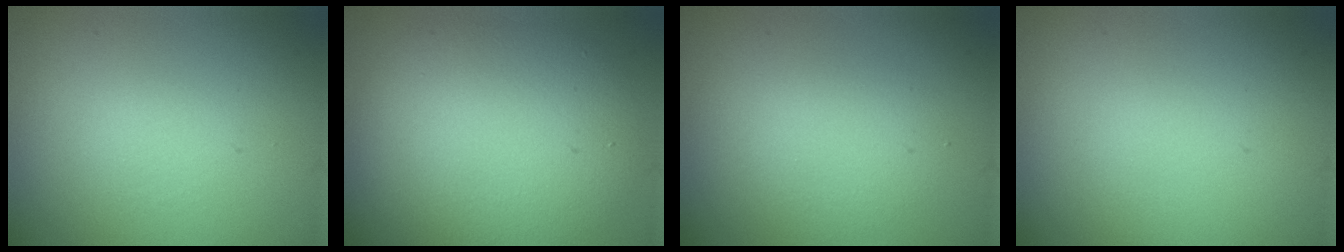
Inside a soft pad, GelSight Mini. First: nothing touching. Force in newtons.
{"total": 9.1, "press": 9.1, "slide": 0.3}
{"total": 2.3, "press": 2.3, "slide": 0.2}
{"total": 0.0}